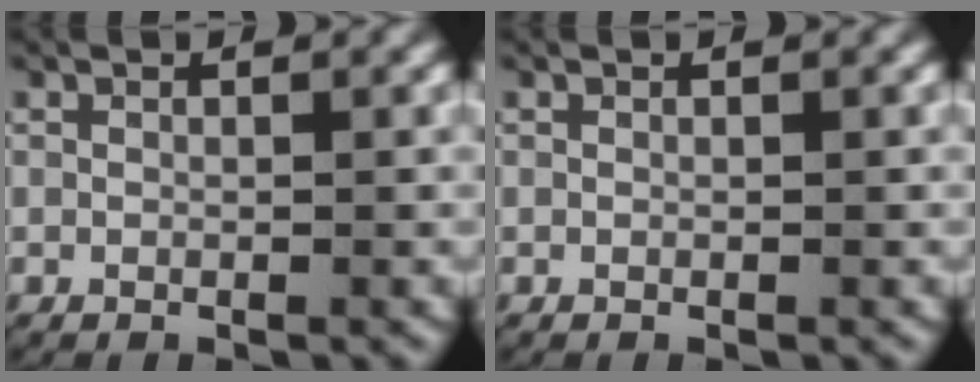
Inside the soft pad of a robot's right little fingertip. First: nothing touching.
{"total": 0.0}